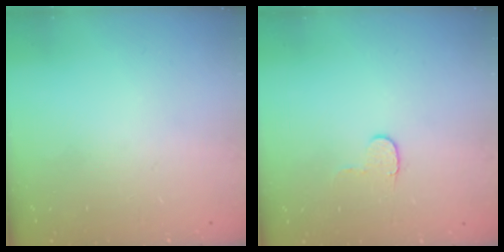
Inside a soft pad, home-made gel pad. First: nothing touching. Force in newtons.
{"total": 4.7, "press": 4.7, "slide": 0.5}